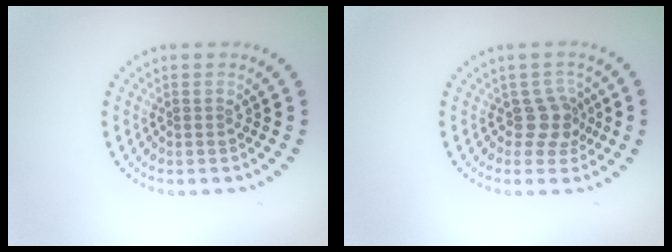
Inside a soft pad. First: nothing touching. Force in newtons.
{"total": 2.4, "press": 1.9, "slide": 1.6}